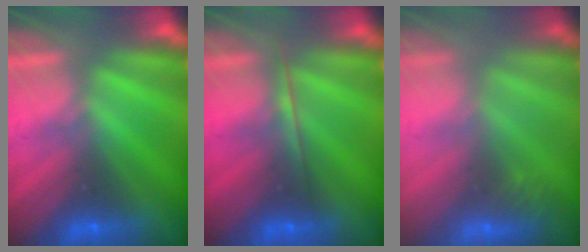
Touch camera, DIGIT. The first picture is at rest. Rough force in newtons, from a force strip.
{"total": 1.7}
{"total": 2.3}